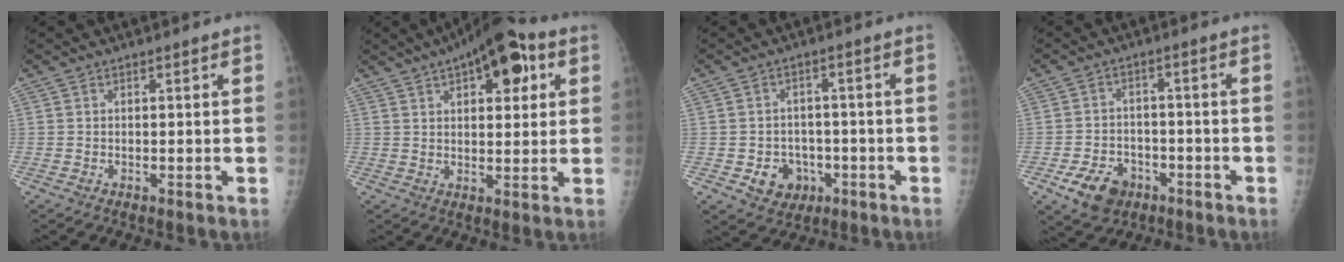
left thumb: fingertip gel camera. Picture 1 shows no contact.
{"total": 13.2, "force": [5.8, 5.9, 10.3], "torque": [-0.108, 0.002, 0.078]}
{"total": 6.6, "force": [-2.3, 5.6, 2.6], "torque": [-0.012, 0.017, -0.027]}
{"total": 8.0, "force": [-4.2, 5.8, 3.7], "torque": [-0.048, 0.023, -0.065]}